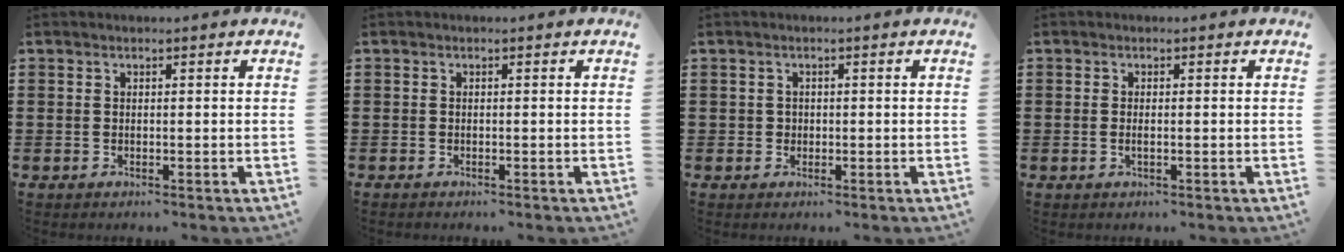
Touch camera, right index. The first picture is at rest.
{"total": 0.0}
{"total": 0.9, "force": [0.0, 0.9, 0.2], "torque": [-0.007, 0.005, 0.000]}
{"total": 0.8, "force": [-0.1, 0.1, 0.7], "torque": [-0.014, -0.004, -0.001]}